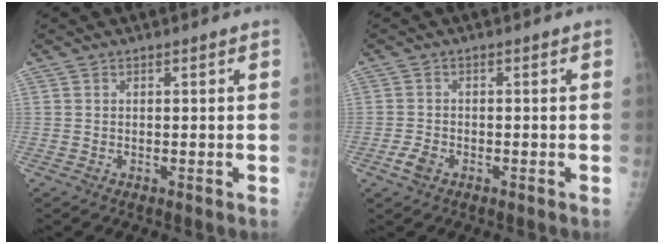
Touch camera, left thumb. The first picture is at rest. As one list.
[{"total": 2.6, "force": [-1.3, 1.7, 1.5], "torque": [-0.031, 0.000, -0.025]}]